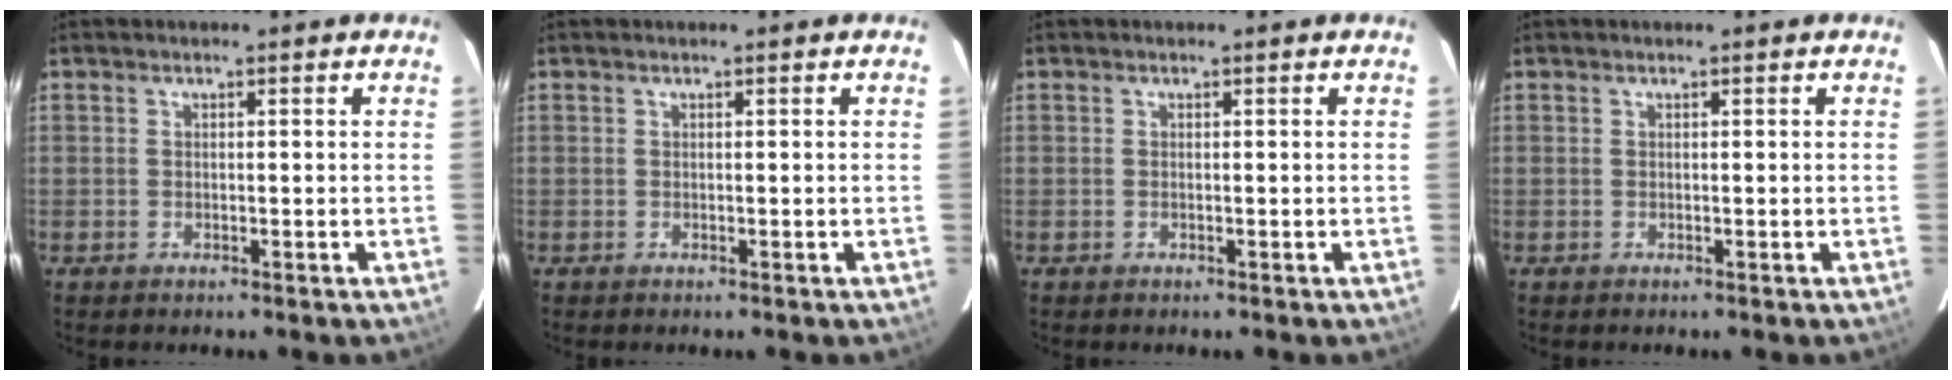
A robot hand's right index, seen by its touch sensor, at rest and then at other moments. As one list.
[{"total": 0.0}, {"total": 0.0}, {"total": 0.0}]